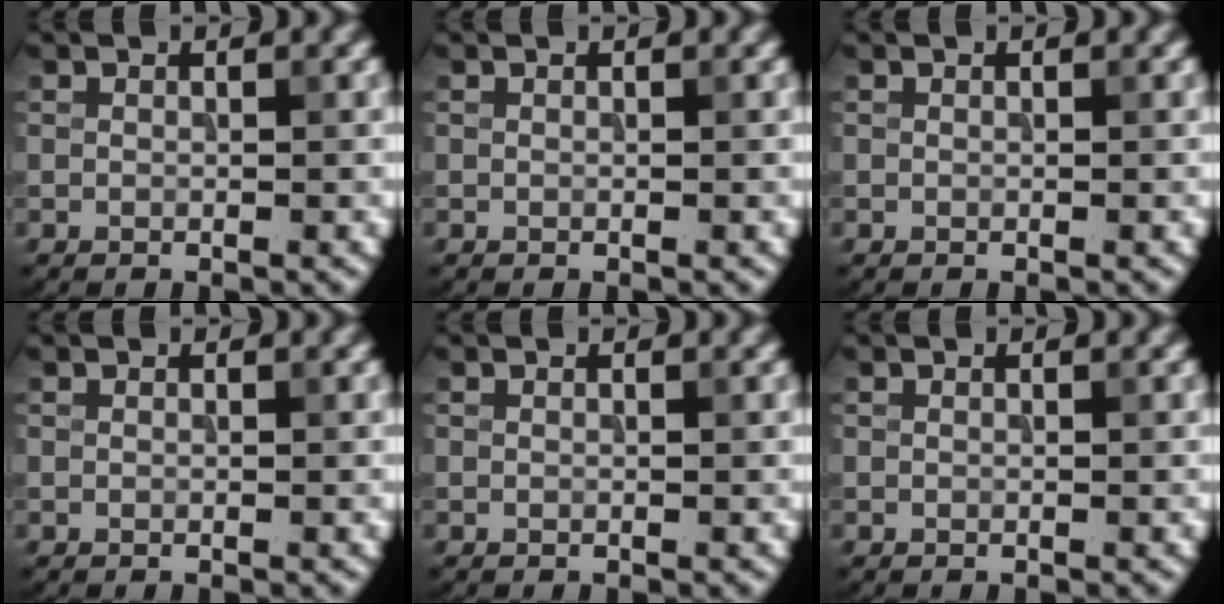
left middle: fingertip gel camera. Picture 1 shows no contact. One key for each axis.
{"total": 0.0}
{"total": 0.0}
{"total": 0.0}
{"total": 0.0}
{"total": 0.0}